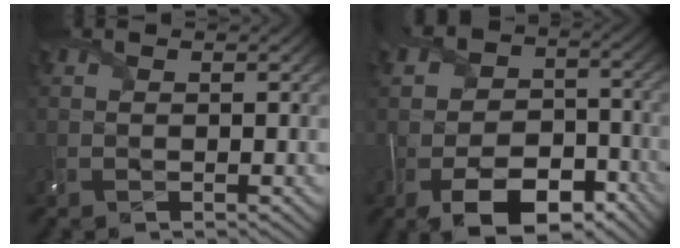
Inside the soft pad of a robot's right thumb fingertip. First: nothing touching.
{"total": 11.2, "force": [-5.9, 7.0, 6.5], "torque": [-0.091, -0.018, -0.106]}